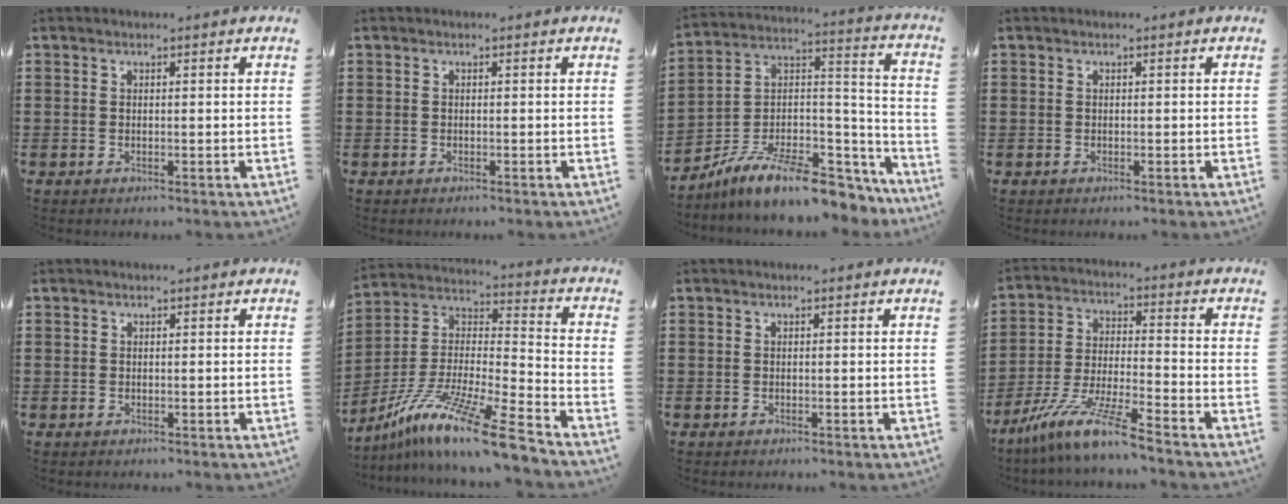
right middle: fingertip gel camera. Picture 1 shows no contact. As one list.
[{"total": 0.0}, {"total": 10.4, "force": [-8.5, 2.1, 5.6], "torque": [-0.107, 0.013, -0.165]}, {"total": 0.0}, {"total": 0.0}, {"total": 14.4, "force": [-11.2, 0.0, 9.1], "torque": [-0.173, 0.009, -0.213]}, {"total": 0.0}, {"total": 10.1, "force": [-8.4, -0.5, 5.6], "torque": [-0.122, -0.006, -0.171]}]